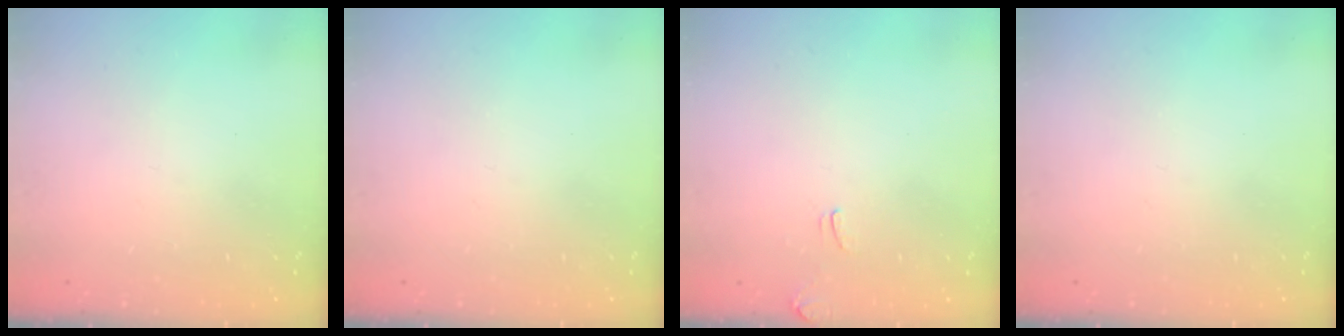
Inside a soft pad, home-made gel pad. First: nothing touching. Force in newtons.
{"total": 0.0}
{"total": 0.0}
{"total": 0.0}